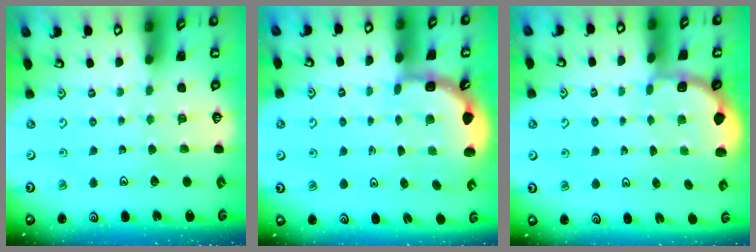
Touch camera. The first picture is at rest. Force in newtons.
{"total": 2.1, "press": 1.9, "slide": 0.9}
{"total": 1.9, "press": 1.8, "slide": 0.7}